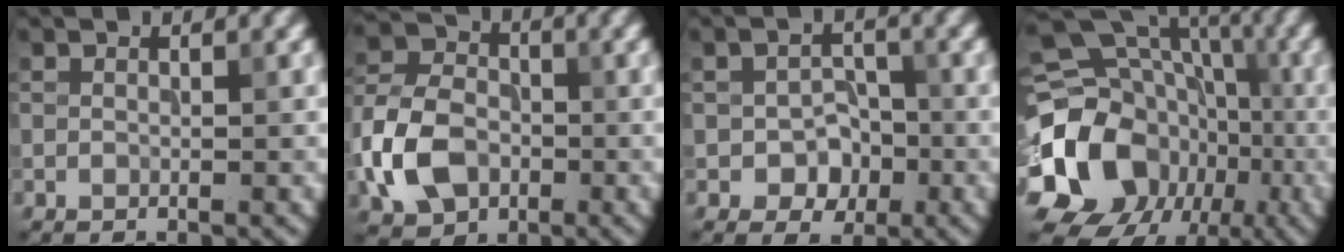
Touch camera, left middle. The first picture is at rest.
{"total": 7.9, "force": [-2.6, 5.7, 4.8], "torque": [-0.108, 0.004, -0.065]}
{"total": 3.6, "force": [-1.0, 2.6, 2.2], "torque": [-0.030, -0.001, -0.018]}
{"total": 19.7, "force": [-5.1, 16.9, 8.8], "torque": [-0.183, -0.002, -0.106]}